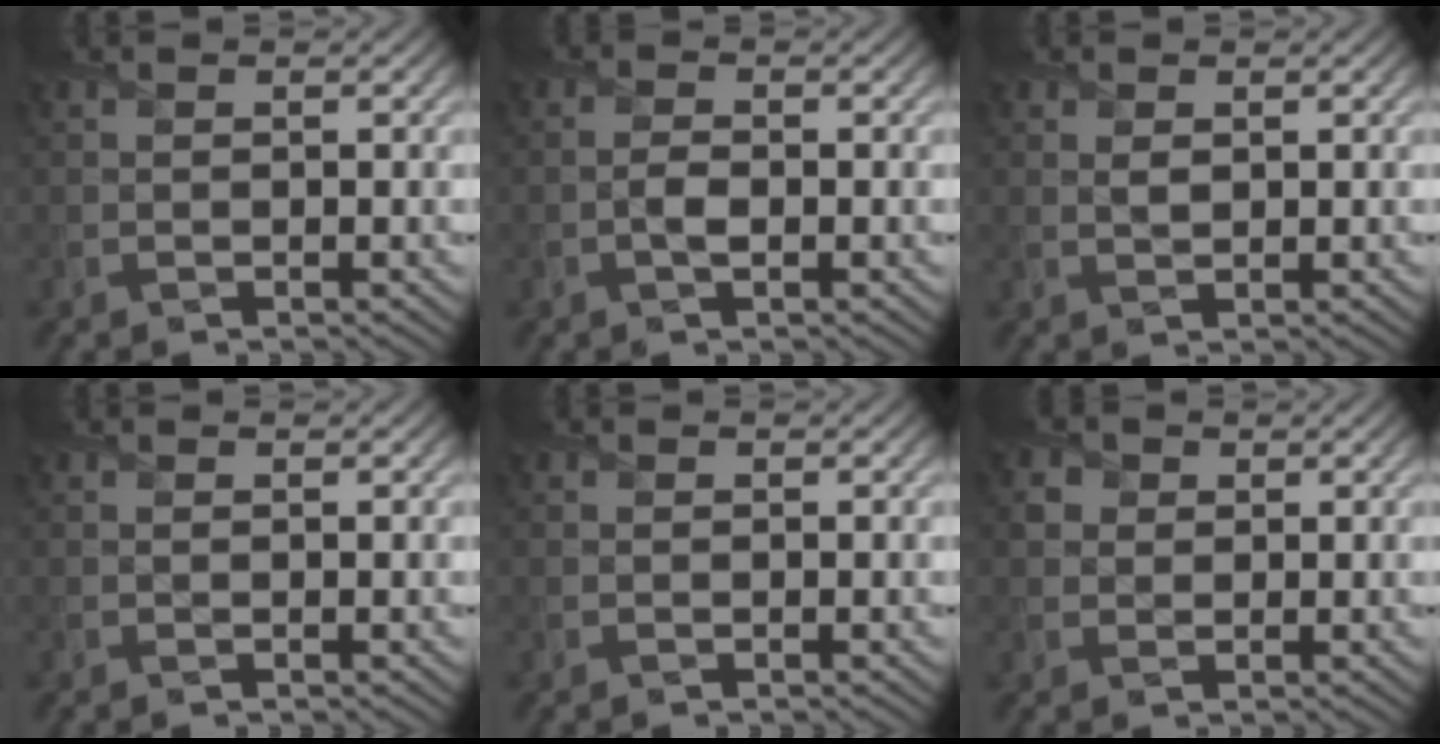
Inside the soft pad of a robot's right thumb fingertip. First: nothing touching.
{"total": 1.5, "force": [-0.8, 0.7, 1.1], "torque": [-0.018, -0.001, -0.016]}
{"total": 0.7, "force": [0.3, 0.5, 0.3], "torque": [-0.007, -0.005, 0.013]}
{"total": 0.0}
{"total": 0.0}
{"total": 1.7, "force": [0.5, 1.6, 0.1], "torque": [-0.003, -0.002, 0.009]}